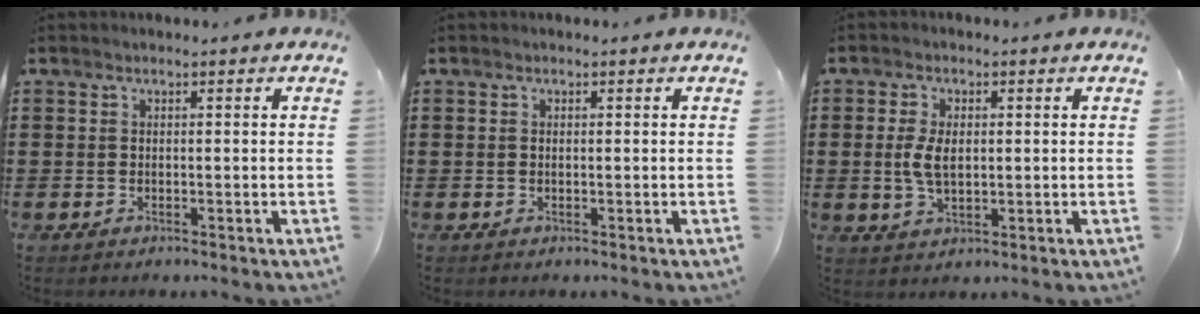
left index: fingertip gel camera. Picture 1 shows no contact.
{"total": 0.0}
{"total": 4.5, "force": [0.3, 2.4, 3.8], "torque": [-0.092, 0.002, 0.001]}